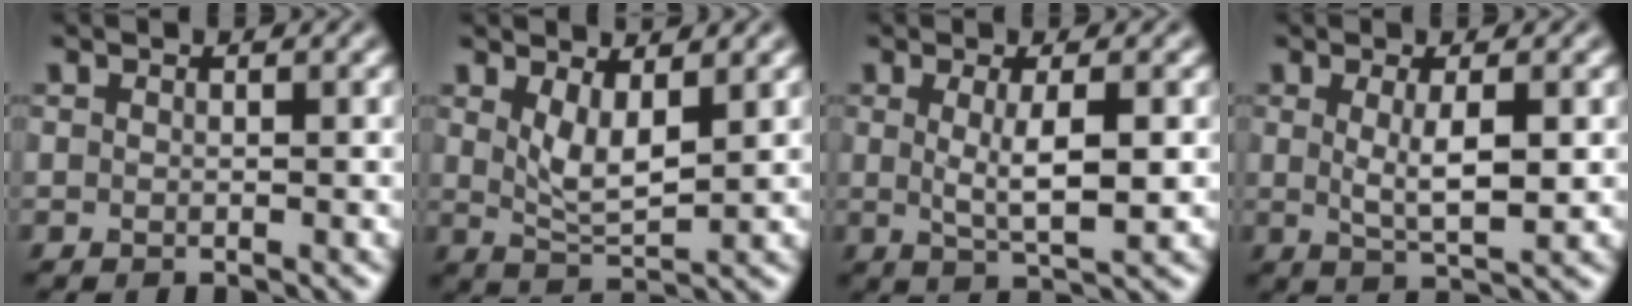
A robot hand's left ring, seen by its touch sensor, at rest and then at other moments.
{"total": 3.1, "force": [1.3, 1.0, 2.6], "torque": [-0.058, -0.010, 0.030]}
{"total": 3.8, "force": [0.3, 0.8, 3.7], "torque": [-0.065, -0.005, 0.009]}
{"total": 3.3, "force": [0.4, 0.8, 3.2], "torque": [-0.060, -0.006, 0.012]}